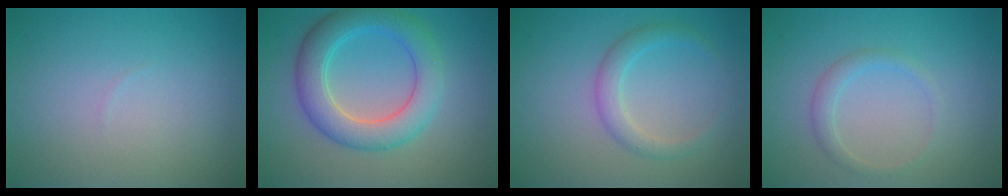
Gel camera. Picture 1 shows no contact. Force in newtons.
{"total": 5.8, "press": 5.8, "slide": 0.2}
{"total": 2.3, "press": 2.3, "slide": 0.1}
{"total": 1.6, "press": 1.6, "slide": 0.0}